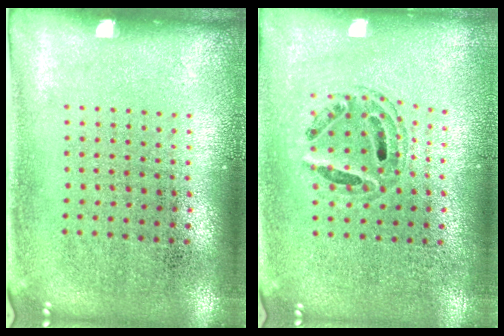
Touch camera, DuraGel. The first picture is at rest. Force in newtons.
{"total": 0.6, "press": 0.6, "slide": 0.2}